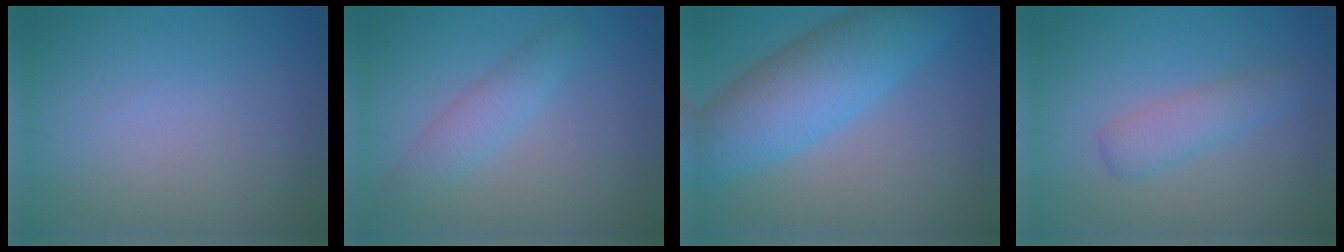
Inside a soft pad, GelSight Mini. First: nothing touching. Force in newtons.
{"total": 2.3, "press": 2.3, "slide": 0.1}
{"total": 8.0, "press": 8.0, "slide": 0.2}
{"total": 2.6, "press": 2.6, "slide": 0.0}